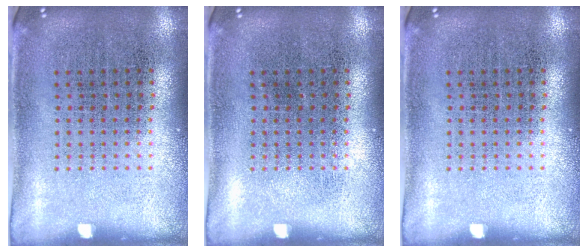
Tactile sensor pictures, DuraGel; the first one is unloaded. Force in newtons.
{"total": 0.0}
{"total": 0.0}